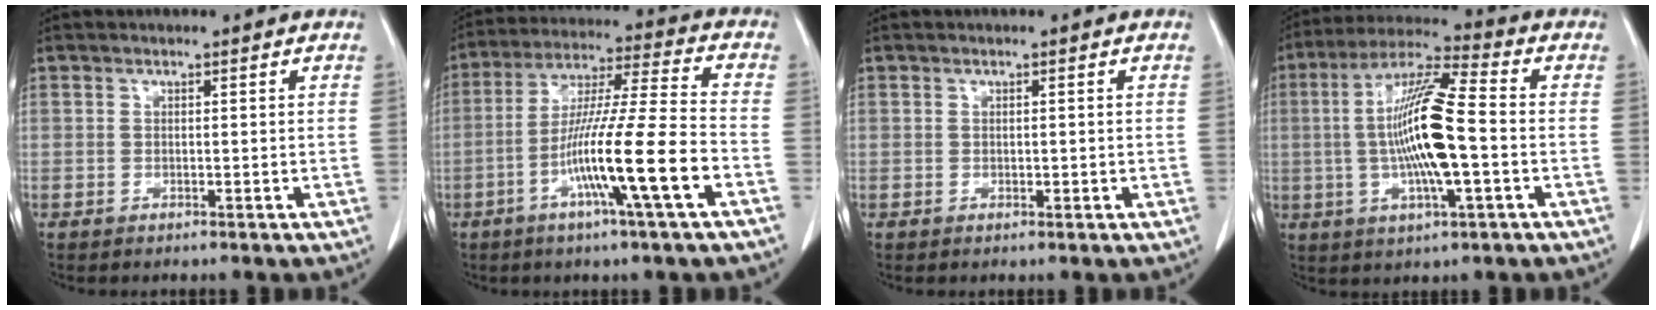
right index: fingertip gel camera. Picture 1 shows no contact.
{"total": 15.5, "force": [-5.7, -0.8, 14.4], "torque": [-0.264, -0.009, -0.106]}
{"total": 0.8, "force": [0.0, 0.6, 0.5], "torque": [-0.008, 0.001, 0.001]}
{"total": 14.5, "force": [-1.2, 1.6, 14.4], "torque": [-0.279, 0.004, -0.026]}